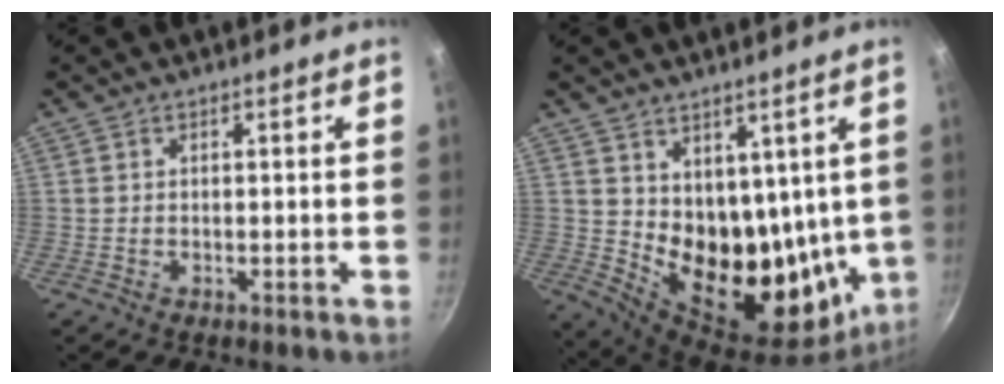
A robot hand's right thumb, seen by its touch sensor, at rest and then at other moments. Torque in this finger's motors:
{"motor_torque": [-1.08, 2.19, 1.62, 1.14, 0.15]}